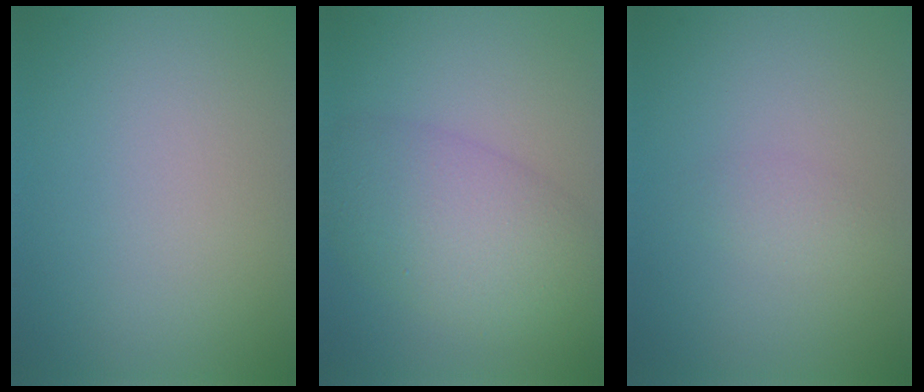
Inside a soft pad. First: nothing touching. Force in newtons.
{"total": 6.3, "press": 6.3, "slide": 0.4}
{"total": 1.0, "press": 1.0, "slide": 0.1}